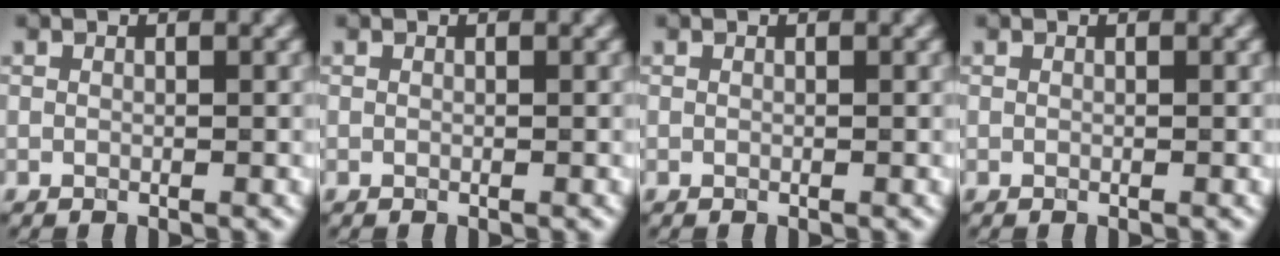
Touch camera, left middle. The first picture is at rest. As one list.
[{"total": 0.0}, {"total": 0.0}, {"total": 0.0}]